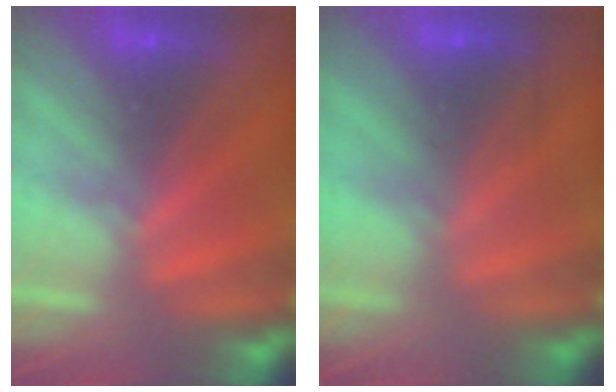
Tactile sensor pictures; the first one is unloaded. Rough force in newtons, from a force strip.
{"total": 2.3}